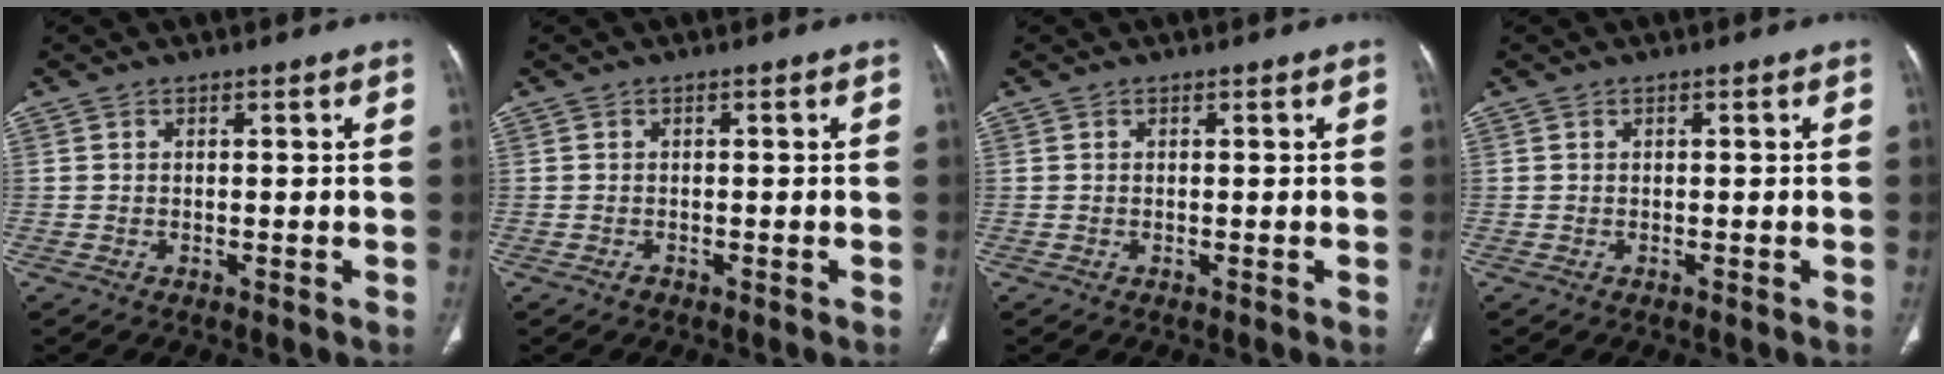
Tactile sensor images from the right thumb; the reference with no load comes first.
{"total": 0.7, "force": [-0.4, 0.5, 0.2], "torque": [-0.001, 0.001, -0.010]}
{"total": 0.0}
{"total": 0.0}